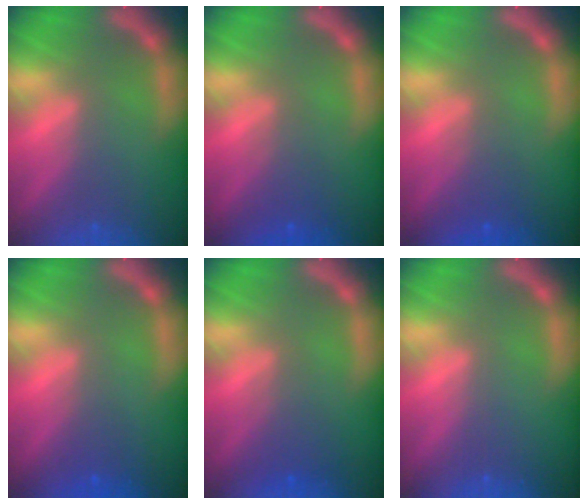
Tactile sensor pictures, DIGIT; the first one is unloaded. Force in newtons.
{"total": 2.4}
{"total": 2.4}
{"total": 1.5}
{"total": 2.4}
{"total": 0.0}